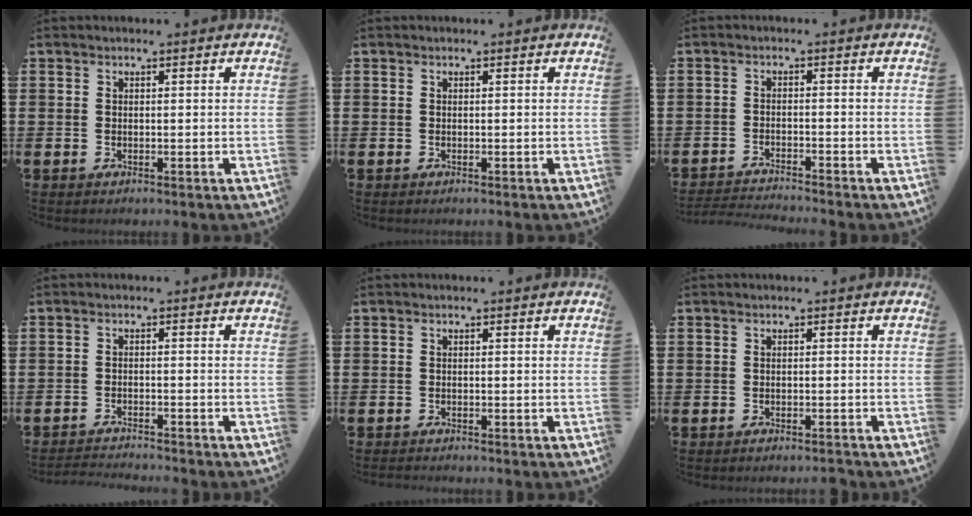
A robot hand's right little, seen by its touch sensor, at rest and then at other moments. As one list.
[{"total": 0.0}, {"total": 2.1, "force": [-2.1, -0.2, 0.2], "torque": [-0.004, 0.003, -0.043]}, {"total": 1.7, "force": [-1.7, -0.2, 0.0], "torque": [-0.002, 0.002, -0.035]}, {"total": 0.5, "force": [-0.5, 0.0, 0.0], "torque": [0.000, -0.003, -0.010]}, {"total": 0.8, "force": [-0.7, 0.0, 0.3], "torque": [-0.005, -0.003, -0.014]}]